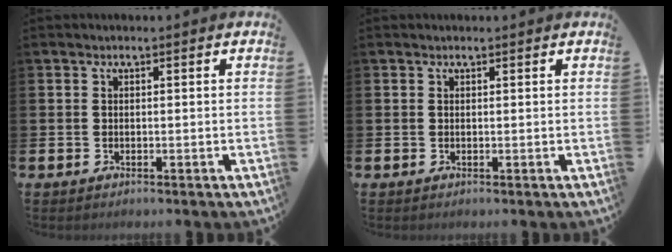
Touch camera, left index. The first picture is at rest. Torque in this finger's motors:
{"motor_torque": [0.00, -2.14, -0.26, 0.01]}